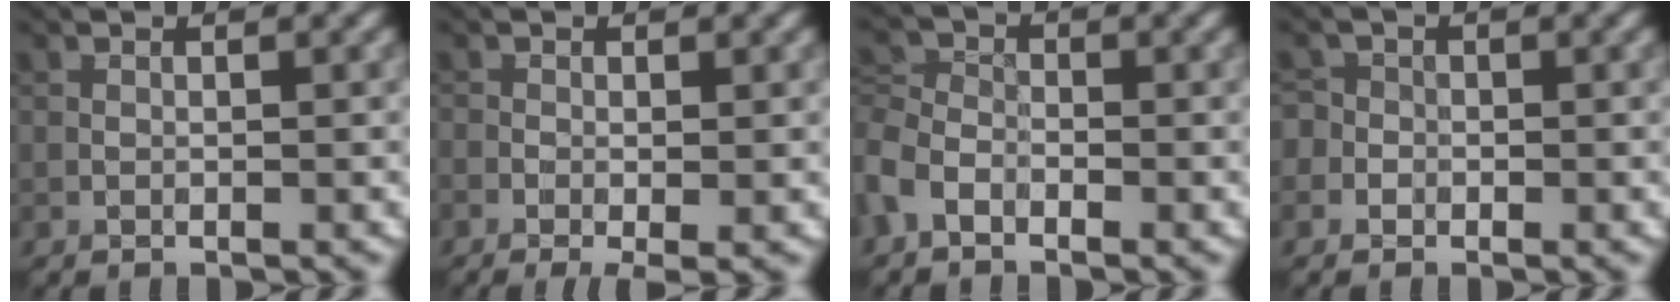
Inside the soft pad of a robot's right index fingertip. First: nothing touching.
{"total": 2.3, "force": [-0.9, 0.6, 2.0], "torque": [-0.038, -0.008, -0.017]}
{"total": 3.3, "force": [-1.9, 2.1, 1.7], "torque": [-0.038, 0.003, -0.057]}
{"total": 2.6, "force": [-0.5, 2.5, 0.6], "torque": [0.011, 0.016, -0.039]}